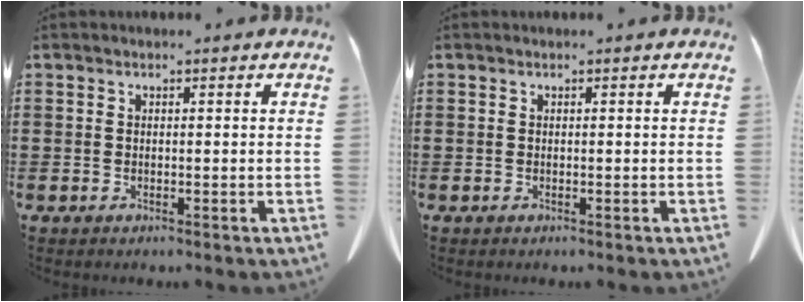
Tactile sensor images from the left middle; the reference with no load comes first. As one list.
[{"total": 0.0}]